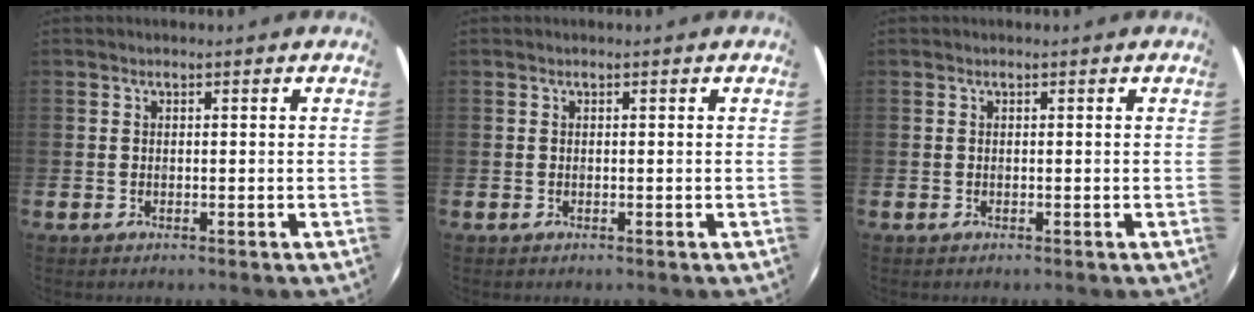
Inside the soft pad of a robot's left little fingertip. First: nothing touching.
{"total": 0.0}
{"total": 0.0}